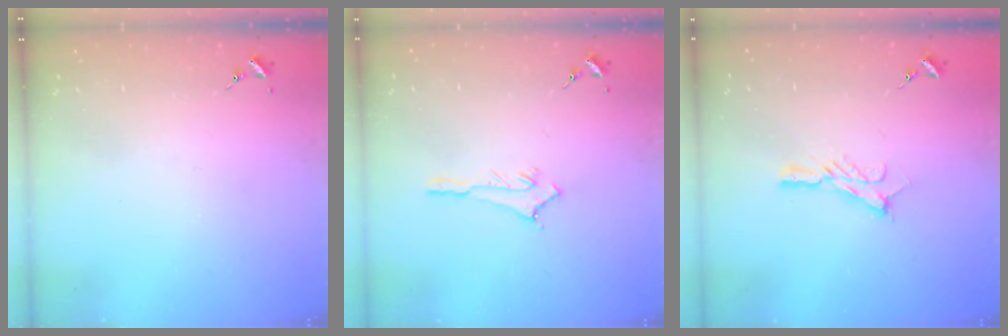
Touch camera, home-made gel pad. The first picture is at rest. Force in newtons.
{"total": 2.9, "press": 2.8, "slide": 0.4}
{"total": 8.3, "press": 8.3, "slide": 0.6}